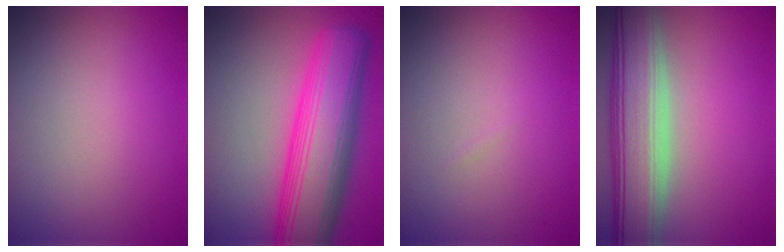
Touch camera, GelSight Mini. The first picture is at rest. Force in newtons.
{"total": 11.4, "press": 11.4, "slide": 0.4}
{"total": 0.0}
{"total": 9.3, "press": 9.3, "slide": 0.9}